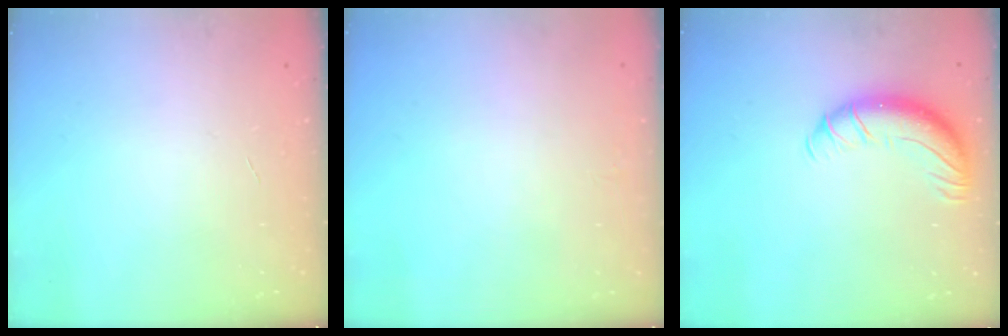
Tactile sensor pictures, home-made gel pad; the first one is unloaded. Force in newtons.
{"total": 0.0}
{"total": 11.1, "press": 10.9, "slide": 2.4}